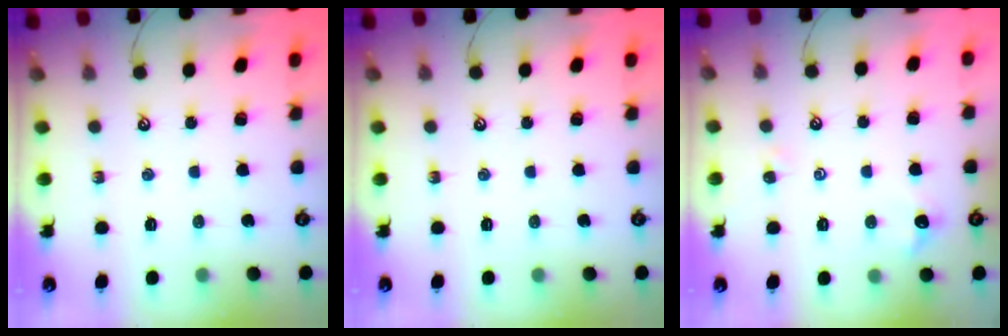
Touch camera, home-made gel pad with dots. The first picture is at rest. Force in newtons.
{"total": 0.0}
{"total": 1.9, "press": 1.8, "slide": 0.5}